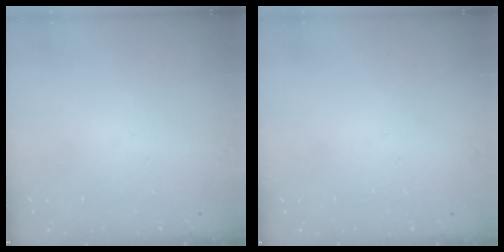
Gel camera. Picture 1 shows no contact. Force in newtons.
{"total": 2.1, "press": 2.1, "slide": 0.1}